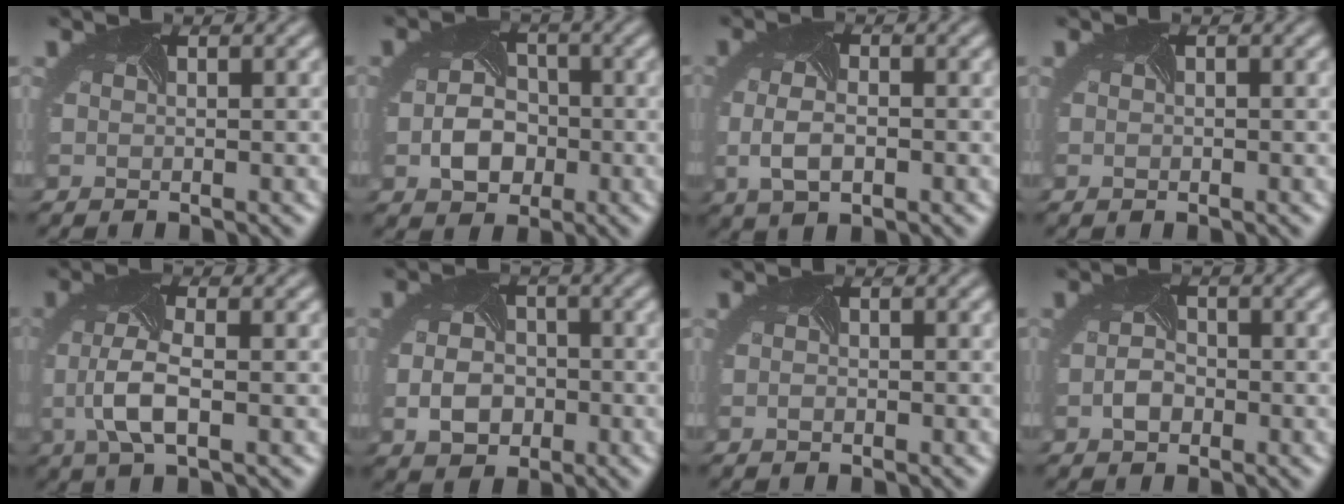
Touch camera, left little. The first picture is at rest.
{"total": 4.0, "force": [-1.4, 3.0, 2.2], "torque": [-0.050, -0.007, -0.017]}
{"total": 3.3, "force": [-1.1, 1.8, 2.6], "torque": [-0.063, -0.009, -0.003]}
{"total": 0.6, "force": [-0.3, 0.5, 0.2], "torque": [-0.009, 0.001, -0.001]}
{"total": 4.1, "force": [-1.0, 1.6, 3.6], "torque": [-0.096, -0.003, -0.013]}
{"total": 4.6, "force": [-1.4, 3.4, 2.7], "torque": [-0.057, -0.008, -0.015]}
{"total": 0.9, "force": [-0.5, 0.6, 0.4], "torque": [-0.012, -0.001, -0.004]}
{"total": 1.9, "force": [-1.3, 1.1, 0.8], "torque": [-0.026, -0.003, -0.020]}